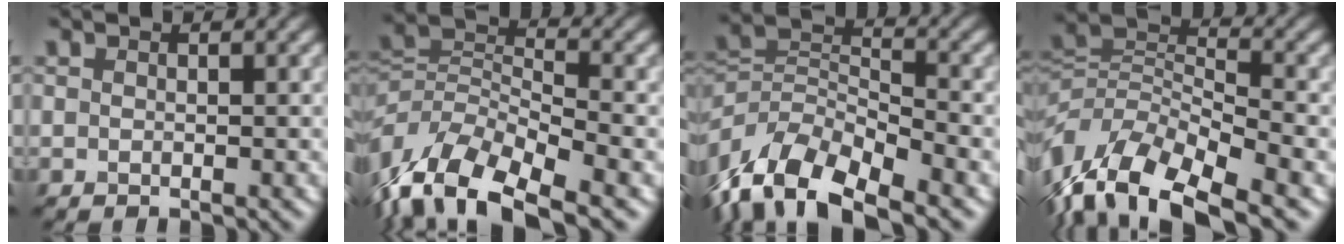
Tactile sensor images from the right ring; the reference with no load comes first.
{"total": 9.8, "force": [-6.1, 4.6, 6.2], "torque": [-0.119, -0.004, -0.122]}
{"total": 10.6, "force": [-7.2, 4.7, 6.2], "torque": [-0.128, -0.006, -0.141]}
{"total": 10.9, "force": [-6.7, 5.0, 7.0], "torque": [-0.133, 0.003, -0.130]}